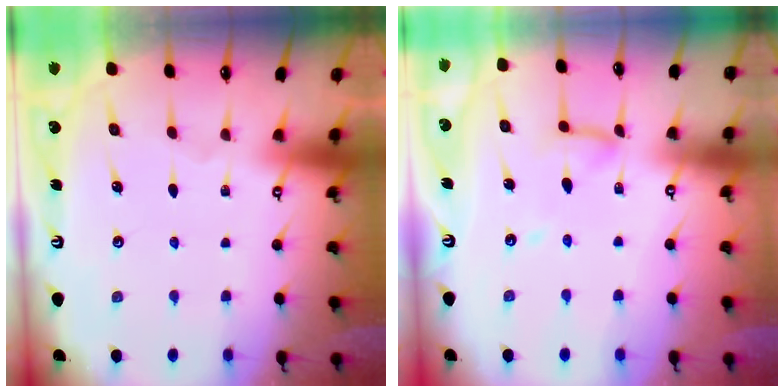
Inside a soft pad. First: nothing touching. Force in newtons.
{"total": 8.5, "press": 8.4, "slide": 0.8}